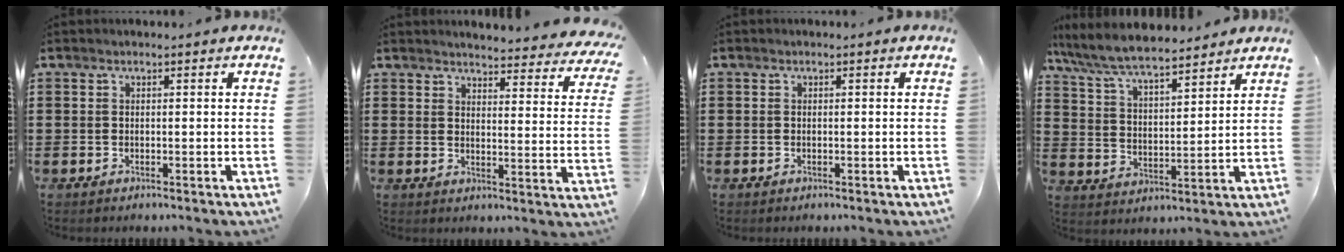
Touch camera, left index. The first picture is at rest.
{"total": 4.3, "force": [4.2, -0.3, 0.8], "torque": [-0.028, -0.031, 0.070]}
{"total": 0.0}
{"total": 7.4, "force": [6.7, 1.0, 2.9], "torque": [-0.083, -0.034, 0.117]}